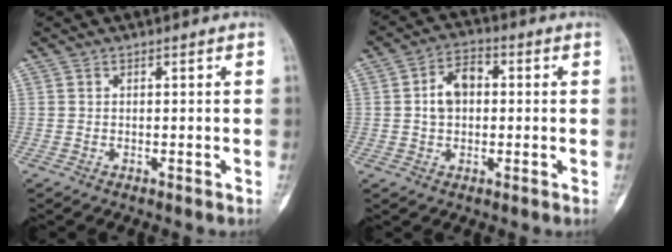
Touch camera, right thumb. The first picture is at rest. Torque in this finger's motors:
{"motor_torque": [0.48, 0.61, 0.33, -0.28, 0.00]}